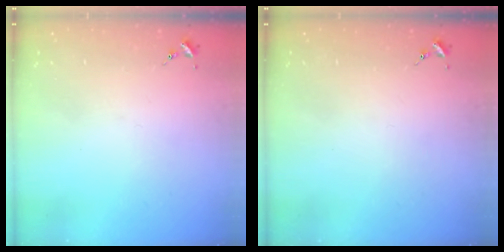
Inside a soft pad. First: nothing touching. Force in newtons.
{"total": 0.0}